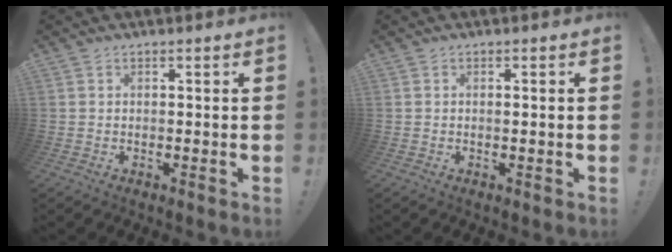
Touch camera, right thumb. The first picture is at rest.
{"total": 0.7, "force": [0.0, -0.2, 0.6], "torque": [-0.004, -0.005, -0.003]}